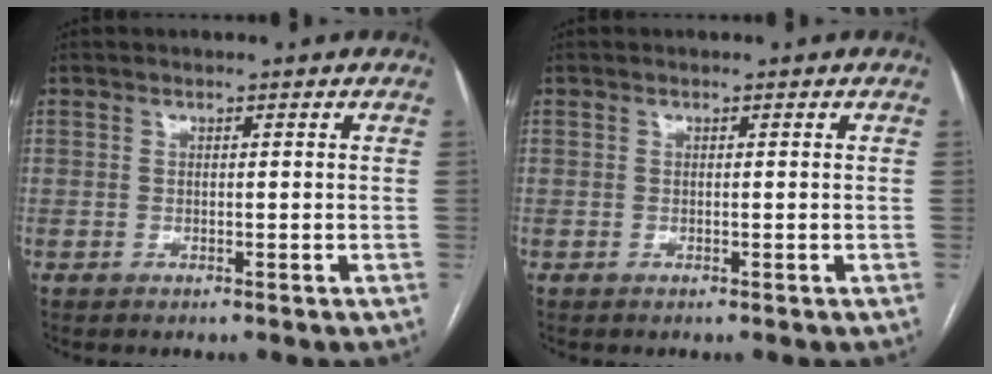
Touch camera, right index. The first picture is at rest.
{"total": 0.0}